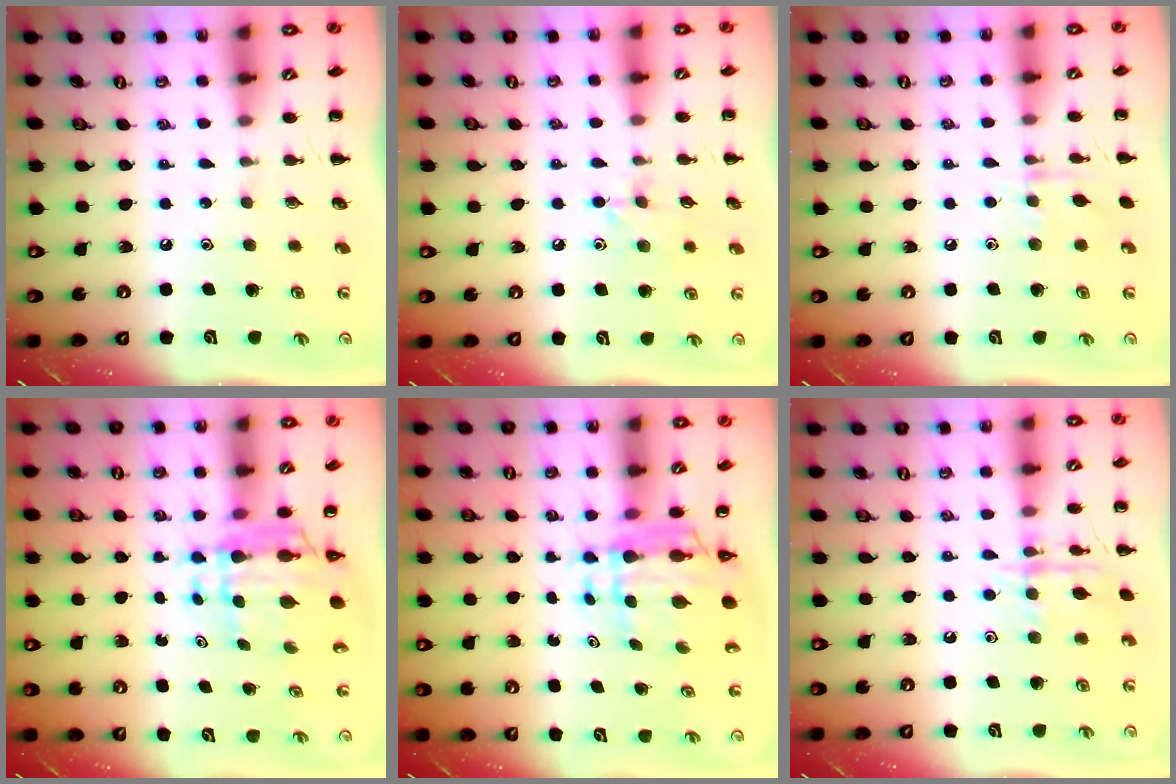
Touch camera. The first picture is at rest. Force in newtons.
{"total": 7.5, "press": 7.2, "slide": 2.0}
{"total": 6.3, "press": 6.2, "slide": 1.0}
{"total": 6.8, "press": 6.3, "slide": 2.5}
{"total": 6.8, "press": 6.3, "slide": 2.5}
{"total": 11.4, "press": 11.4, "slide": 0.6}